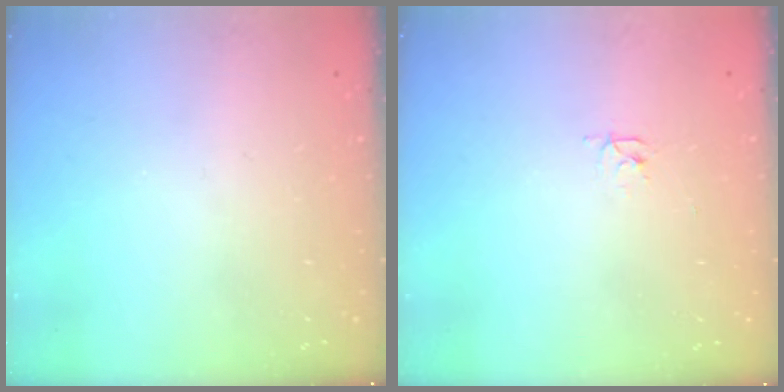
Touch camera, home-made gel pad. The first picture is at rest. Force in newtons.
{"total": 2.4, "press": 2.4, "slide": 0.3}